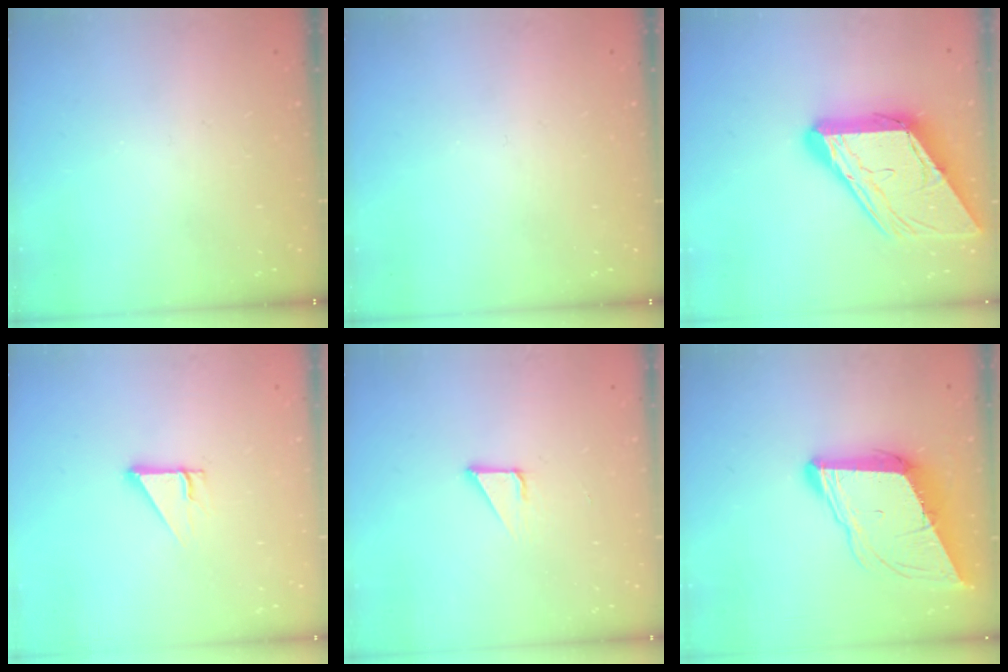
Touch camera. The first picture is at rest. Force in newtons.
{"total": 0.0}
{"total": 23.4, "press": 23.3, "slide": 2.5}
{"total": 2.7, "press": 2.7, "slide": 0.1}
{"total": 2.1, "press": 2.1, "slide": 0.0}
{"total": 11.1, "press": 10.6, "slide": 3.3}